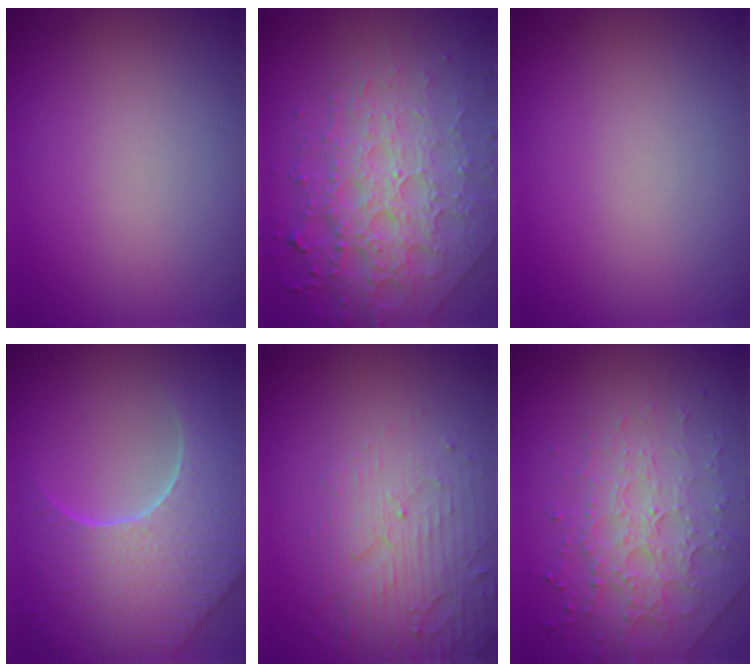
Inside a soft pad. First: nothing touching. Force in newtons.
{"total": 7.9, "press": 5.6, "slide": 5.6}
{"total": 0.0}
{"total": 8.7, "press": 6.2, "slide": 6.2}
{"total": 5.0, "press": 3.3, "slide": 3.8}
{"total": 3.9, "press": 3.7, "slide": 1.0}